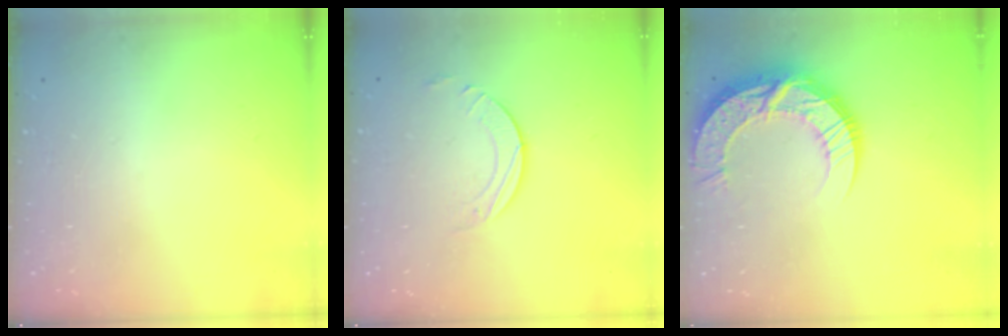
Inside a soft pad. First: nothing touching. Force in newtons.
{"total": 2.7, "press": 2.7, "slide": 0.2}
{"total": 16.6, "press": 16.5, "slide": 1.4}